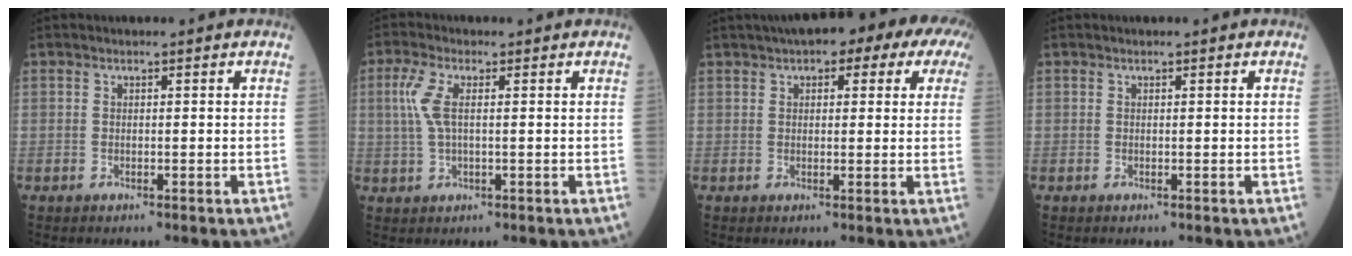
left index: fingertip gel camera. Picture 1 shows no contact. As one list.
[{"total": 4.4, "force": [0.8, 1.4, 4.1], "torque": [-0.112, 0.009, 0.015]}, {"total": 14.1, "force": [8.4, 4.8, 10.2], "torque": [-0.139, 0.055, 0.098]}, {"total": 0.0}]